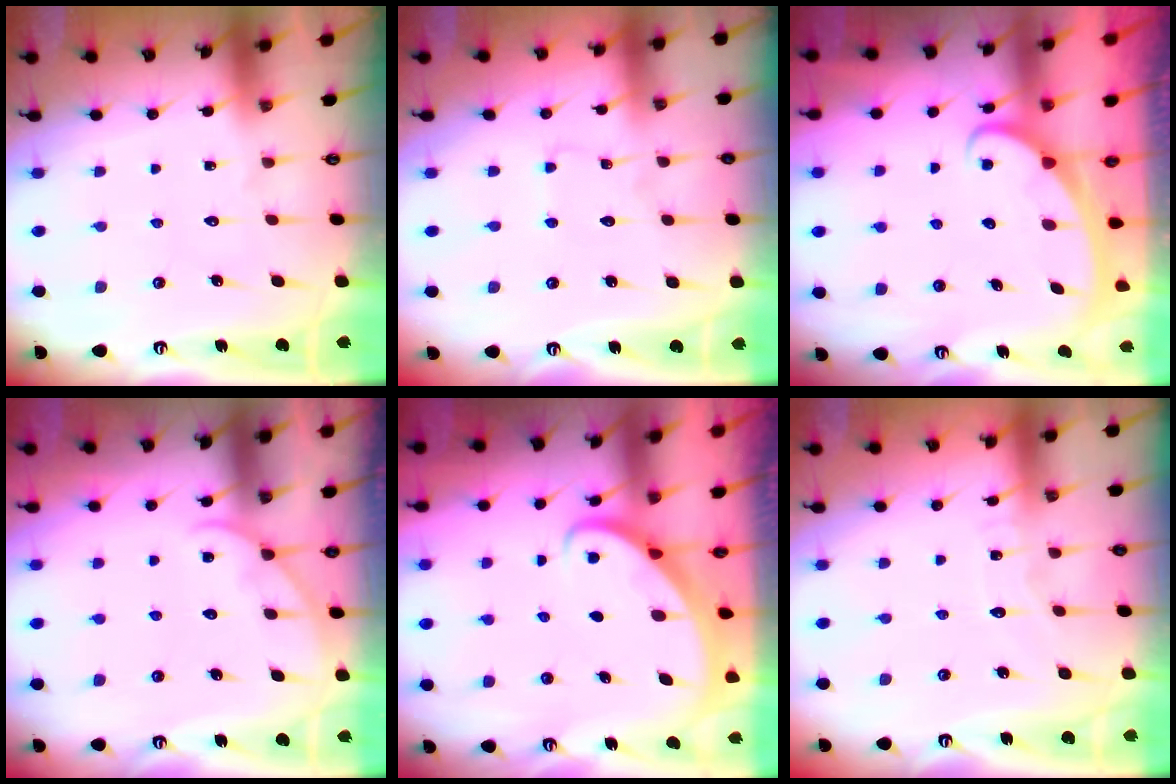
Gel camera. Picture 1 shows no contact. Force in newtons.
{"total": 1.8, "press": 1.8, "slide": 0.1}
{"total": 2.6, "press": 2.6, "slide": 0.4}
{"total": 3.4, "press": 3.4, "slide": 0.4}
{"total": 2.7, "press": 2.7, "slide": 0.2}
{"total": 4.3, "press": 4.3, "slide": 0.2}